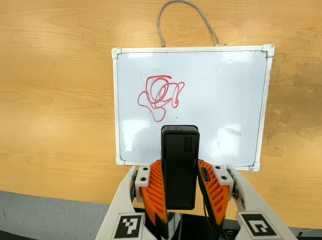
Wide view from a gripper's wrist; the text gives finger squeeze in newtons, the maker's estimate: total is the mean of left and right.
{"total": 3.4, "left": 2.1, "right": 4.8}